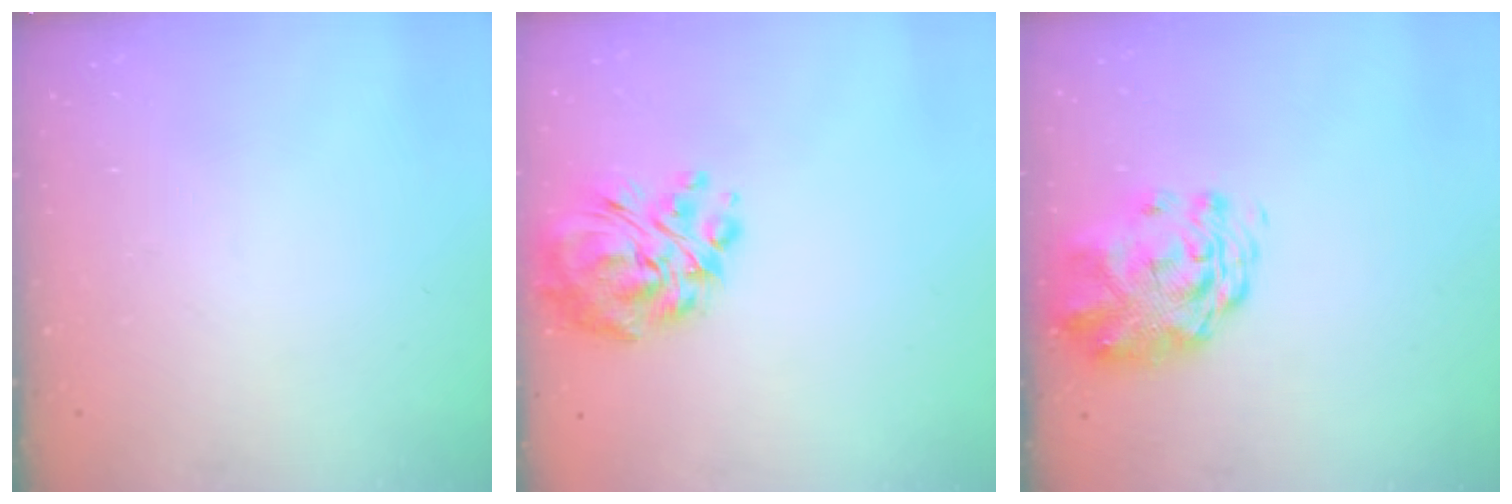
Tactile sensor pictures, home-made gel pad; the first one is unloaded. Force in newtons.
{"total": 12.9, "press": 12.0, "slide": 4.5}
{"total": 2.8, "press": 2.6, "slide": 1.1}